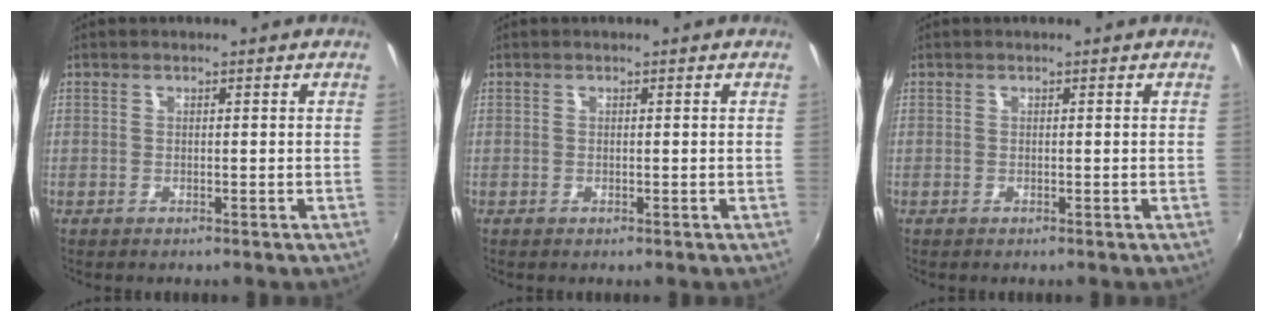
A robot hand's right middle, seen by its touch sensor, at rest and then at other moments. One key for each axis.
{"total": 0.0}
{"total": 0.0}